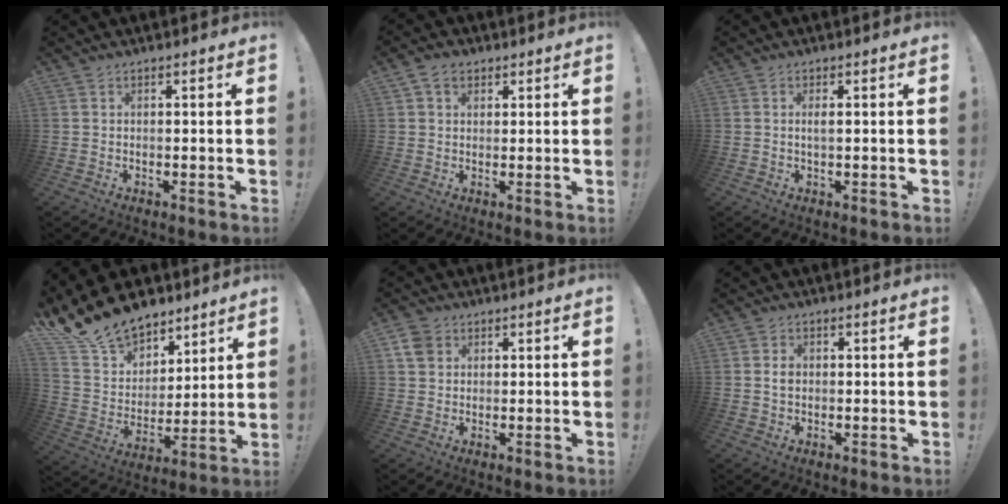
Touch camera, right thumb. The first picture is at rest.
{"total": 5.0, "force": [2.3, 3.6, 2.5], "torque": [-0.045, 0.004, 0.045]}
{"total": 1.6, "force": [0.2, 0.3, 1.5], "torque": [-0.031, 0.000, 0.003]}
{"total": 17.7, "force": [14.5, 8.9, 4.9], "torque": [-0.105, -0.103, 0.284]}
{"total": 5.2, "force": [2.5, 4.0, 2.1], "torque": [-0.038, -0.001, 0.050]}
{"total": 2.3, "force": [0.3, 1.8, 1.3], "torque": [-0.017, 0.001, 0.002]}